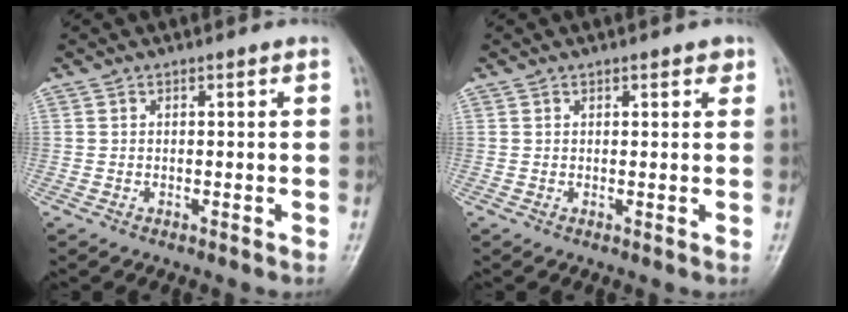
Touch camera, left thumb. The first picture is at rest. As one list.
[{"total": 2.1, "force": [1.2, 0.8, 1.5], "torque": [-0.012, -0.002, 0.012]}]